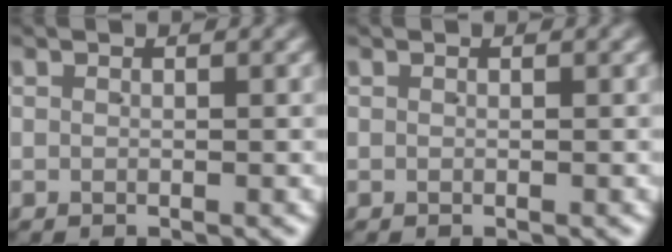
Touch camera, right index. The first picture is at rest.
{"total": 0.0}